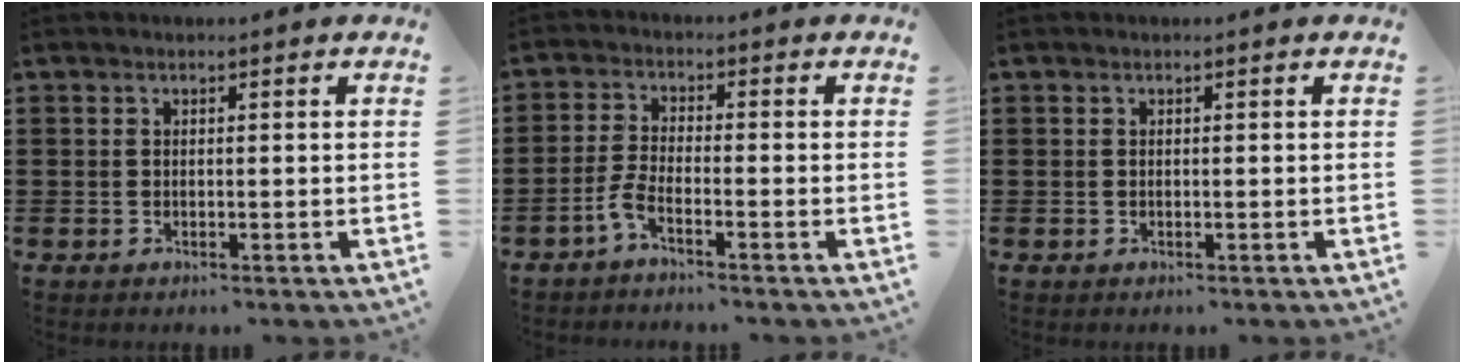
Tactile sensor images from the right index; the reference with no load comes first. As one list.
[{"total": 3.2, "force": [-2.2, 0.4, 2.3], "torque": [-0.063, -0.005, -0.047]}, {"total": 0.0}]